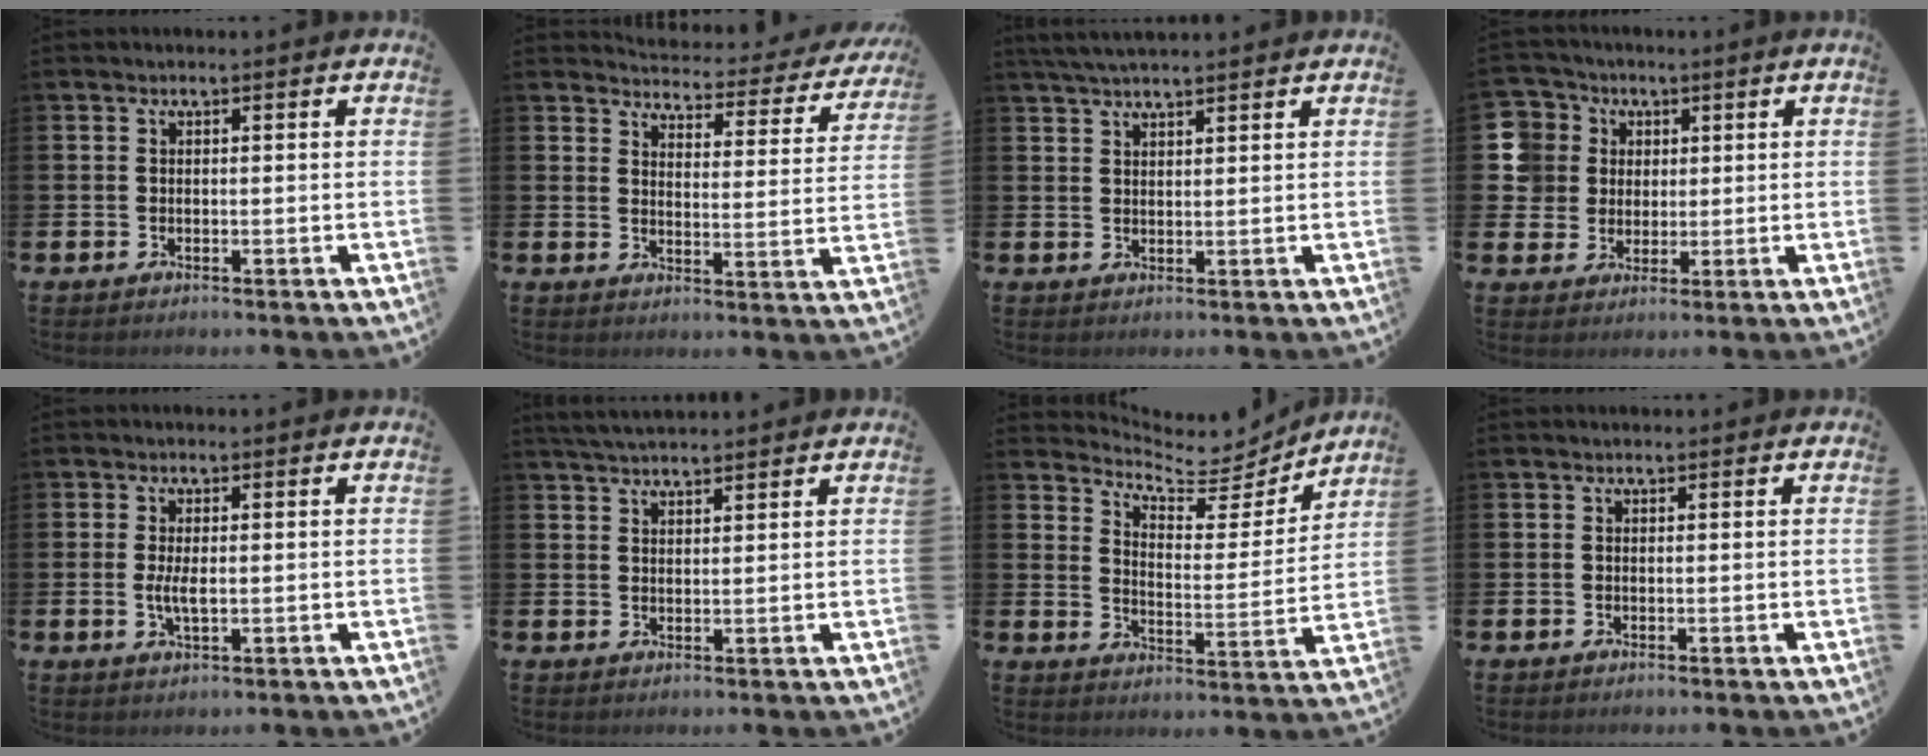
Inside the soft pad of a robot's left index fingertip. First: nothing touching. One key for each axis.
{"total": 3.6, "fx": 3.4, "fy": 1.0, "fz": 0.7, "tx": -0.024, "ty": -0.034, "tz": 0.050}
{"total": 3.6, "fx": 3.3, "fy": 0.4, "fz": 1.3, "tx": -0.031, "ty": -0.007, "tz": 0.062}
{"total": 7.0, "fx": 2.7, "fy": 6.5, "fz": 0.5, "tx": -0.034, "ty": -0.001, "tz": 0.051}
{"total": 2.7, "fx": 0.1, "fy": 1.0, "fz": 2.5, "tx": -0.040, "ty": -0.002, "tz": -0.001}
{"total": 3.5, "fx": 3.4, "fy": 0.5, "fz": 0.8, "tx": -0.022, "ty": -0.012, "tz": 0.064}
{"total": 6.2, "fx": 6.0, "fy": 1.6, "fz": 0.9, "tx": -0.031, "ty": -0.058, "tz": 0.095}
{"total": 0.0}